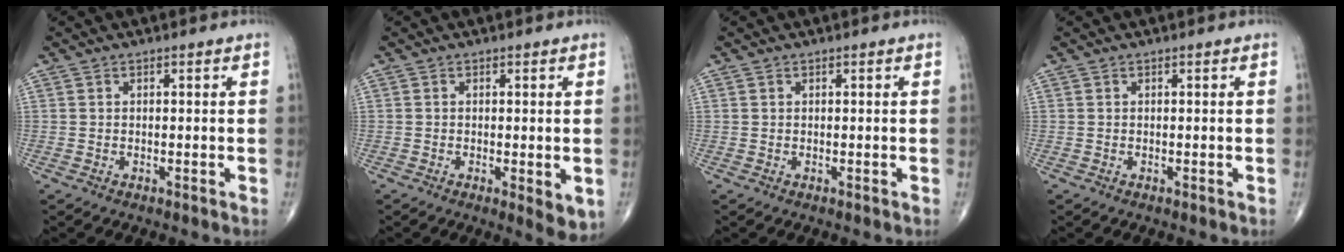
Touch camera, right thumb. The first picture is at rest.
{"total": 4.4, "force": [-0.8, 1.5, 4.0], "torque": [-0.058, -0.014, -0.010]}
{"total": 0.0}
{"total": 0.0}